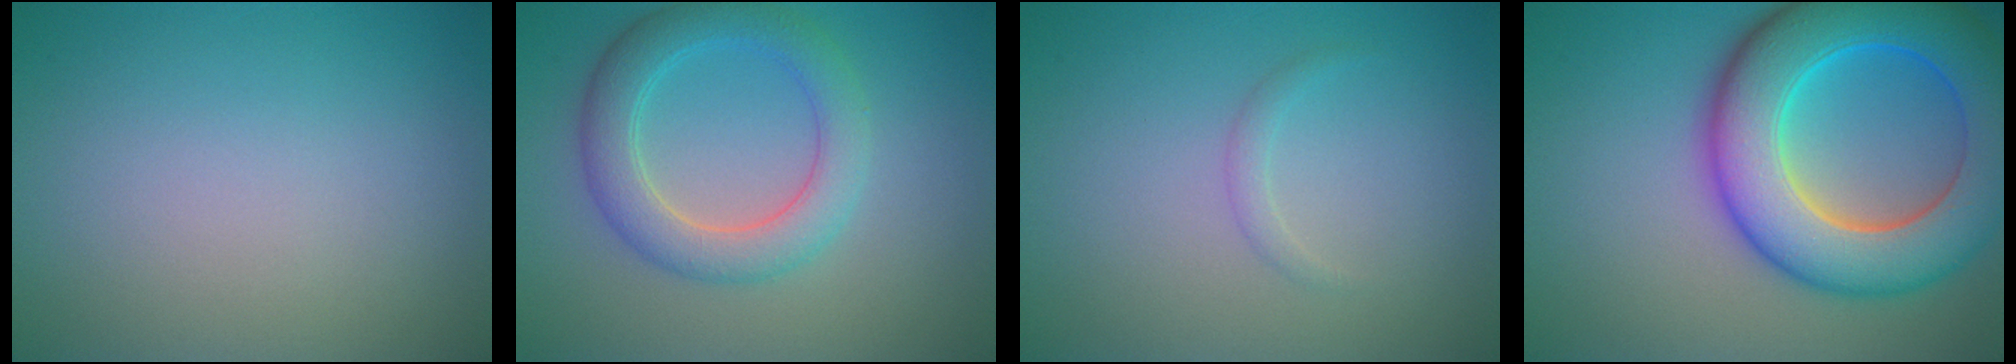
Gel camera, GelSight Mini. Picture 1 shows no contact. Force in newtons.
{"total": 4.7, "press": 4.7, "slide": 0.1}
{"total": 0.8, "press": 0.8, "slide": 0.0}
{"total": 11.6, "press": 11.6, "slide": 0.2}